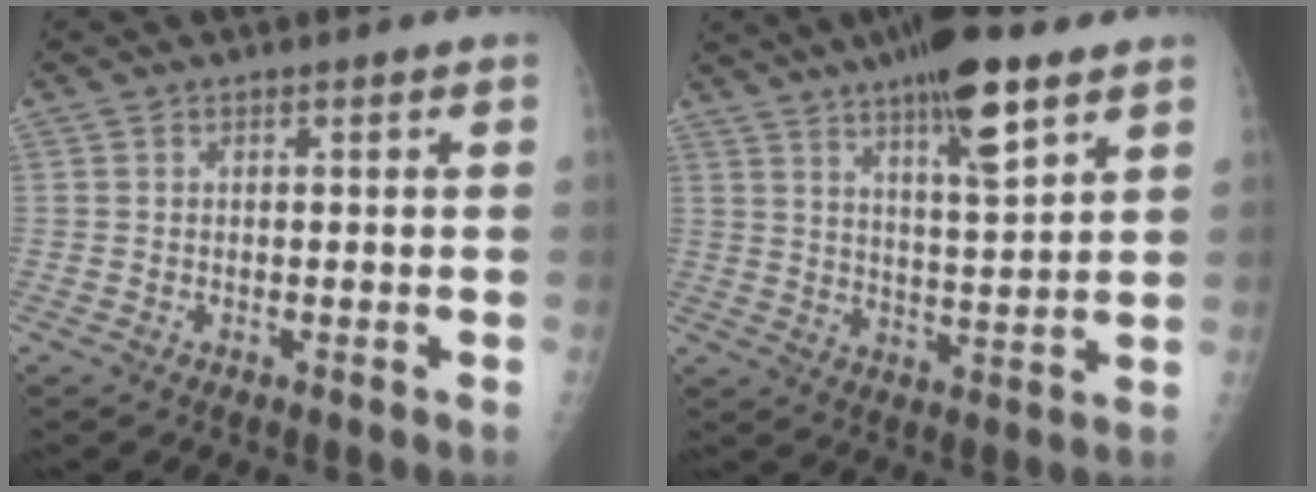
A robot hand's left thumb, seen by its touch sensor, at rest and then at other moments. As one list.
[{"total": 13.7, "force": [8.4, 3.1, 10.4], "torque": [-0.157, -0.034, 0.135]}]